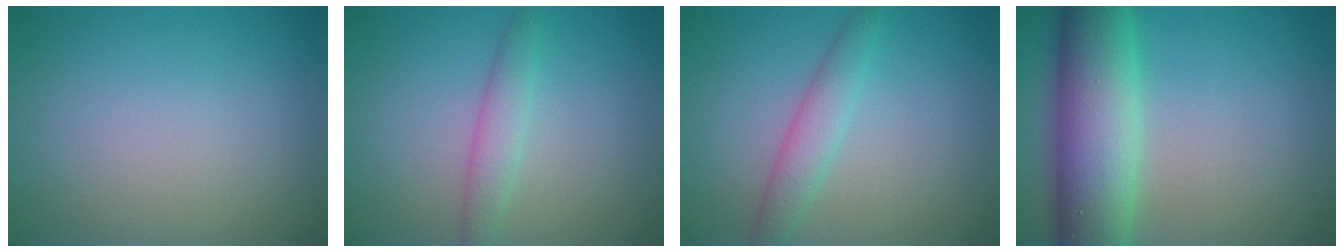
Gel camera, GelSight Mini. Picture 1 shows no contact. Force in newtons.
{"total": 2.2, "press": 2.2, "slide": 0.2}
{"total": 2.5, "press": 2.5, "slide": 0.0}
{"total": 9.8, "press": 9.8, "slide": 0.3}